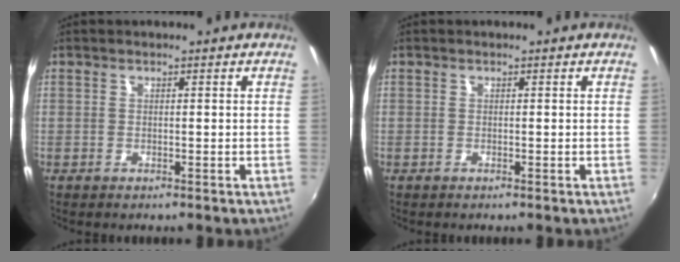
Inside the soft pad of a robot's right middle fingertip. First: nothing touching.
{"total": 0.0}